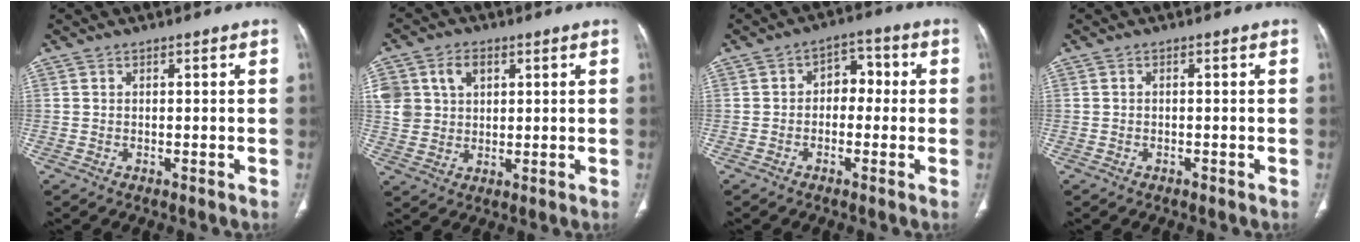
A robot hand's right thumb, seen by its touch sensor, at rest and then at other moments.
{"total": 9.3, "force": [3.1, 7.2, 4.9], "torque": [-0.080, -0.001, 0.067]}
{"total": 5.7, "force": [-0.2, 4.1, 3.9], "torque": [-0.026, 0.026, -0.014]}
{"total": 0.5, "force": [-0.4, 0.3, 0.2], "torque": [-0.004, 0.000, -0.009]}